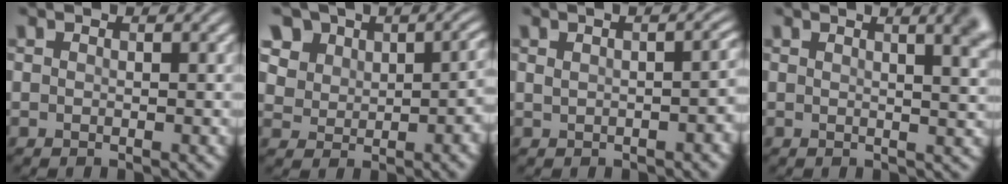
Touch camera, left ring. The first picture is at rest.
{"total": 7.3, "force": [3.4, 5.6, 3.3], "torque": [-0.044, 0.002, 0.063]}
{"total": 3.5, "force": [0.1, 1.7, 3.0], "torque": [-0.030, 0.004, 0.012]}
{"total": 6.5, "force": [2.9, 2.8, 5.1], "torque": [-0.014, 0.029, 0.017]}